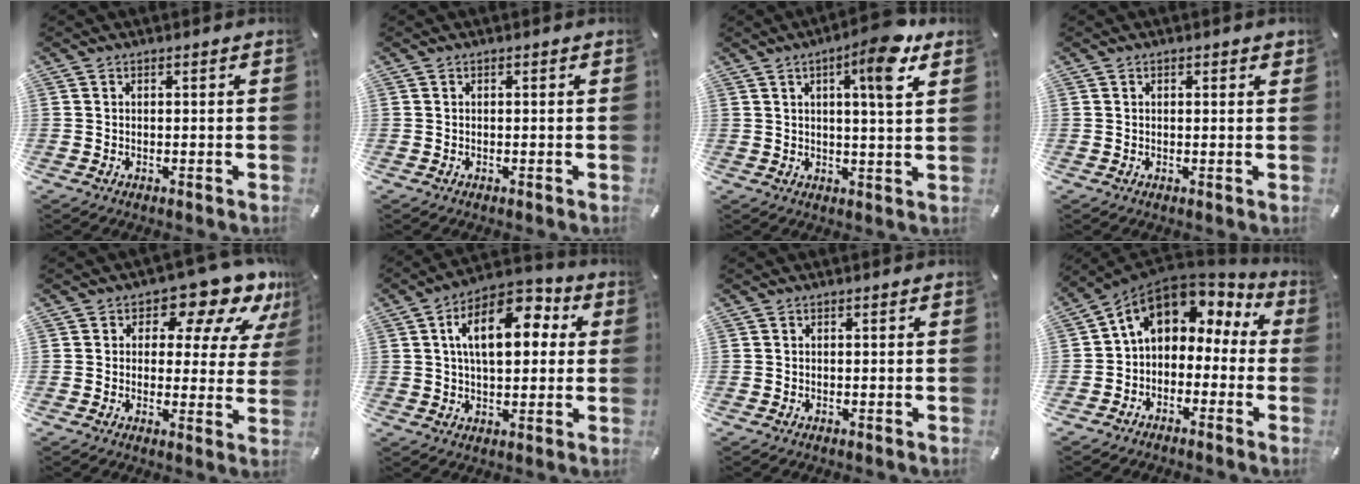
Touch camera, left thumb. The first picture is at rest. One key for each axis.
{"total": 0.0}
{"total": 10.3, "fx": 4.9, "fy": 1.6, "fz": 8.9, "tx": -0.132, "ty": -0.017, "tz": 0.069}
{"total": 0.5, "fx": 0.3, "fy": 0.2, "fz": 0.3, "tx": 0.002, "ty": -0.001, "tz": 0.004}
{"total": 13.1, "fx": 8.7, "fy": 6.2, "fz": 7.6, "tx": -0.104, "ty": -0.055, "tz": 0.147}
{"total": 14.4, "fx": 4.3, "fy": 8.0, "fz": 11.2, "tx": -0.171, "ty": 0.002, "tz": 0.073}
{"total": 0.0}
{"total": 9.2, "fx": 3.2, "fy": 6.7, "fz": 5.3, "tx": -0.101, "ty": -0.007, "tz": 0.062}